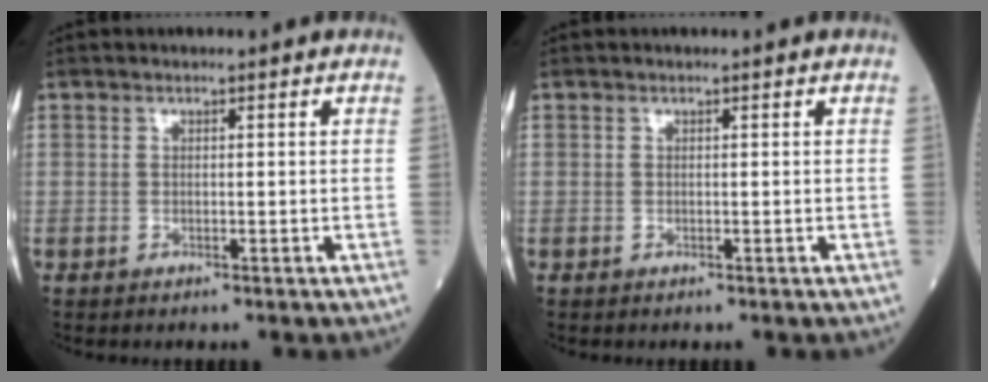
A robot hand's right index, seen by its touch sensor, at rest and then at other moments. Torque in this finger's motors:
{"motor_torque": [-0.09, 0.09, 0.00, 0.00]}